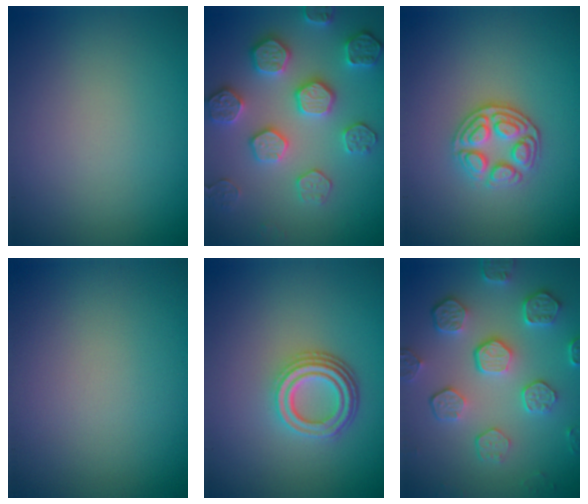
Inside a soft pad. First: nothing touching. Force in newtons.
{"total": 5.1, "press": 4.9, "slide": 1.4}
{"total": 3.4, "press": 3.0, "slide": 1.5}
{"total": 0.0}
{"total": 4.1, "press": 3.1, "slide": 2.7}
{"total": 5.5, "press": 4.2, "slide": 3.6}